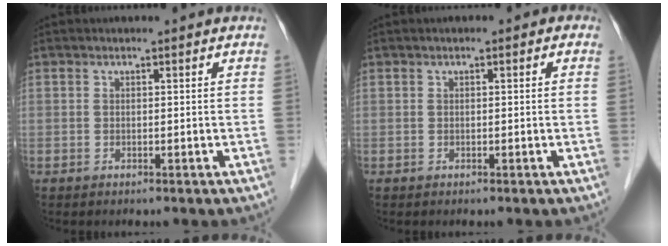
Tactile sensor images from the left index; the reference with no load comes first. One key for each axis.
{"total": 0.7, "fx": 0.1, "fy": 0.4, "fz": 0.6, "tx": -0.005, "ty": 0.006, "tz": -0.001}